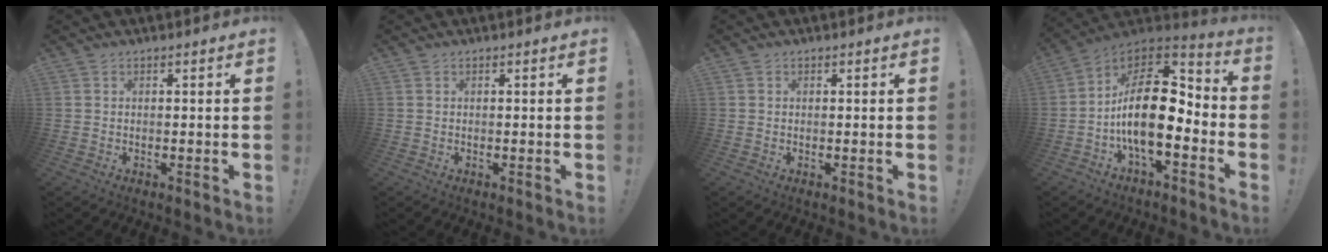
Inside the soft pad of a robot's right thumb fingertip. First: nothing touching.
{"total": 0.0}
{"total": 0.0}
{"total": 19.7, "force": [-2.2, 9.8, 16.9], "torque": [-0.304, 0.013, -0.034]}